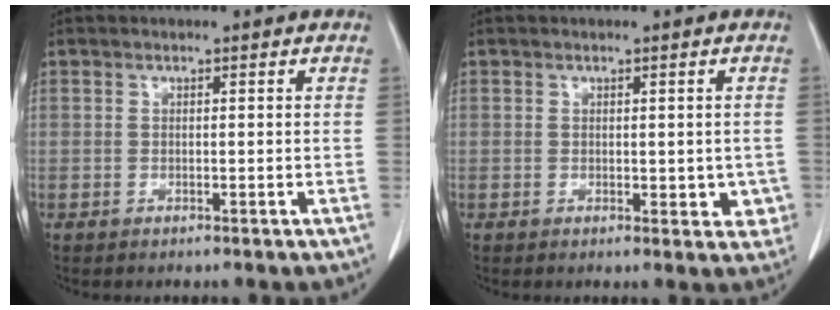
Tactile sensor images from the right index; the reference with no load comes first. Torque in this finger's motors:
{"motor_torque": [-0.07, 0.17, 0.06, 0.02]}